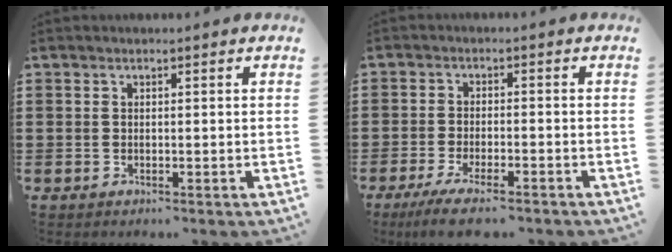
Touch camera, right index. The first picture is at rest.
{"total": 4.0, "force": [-3.3, 0.2, 2.3], "torque": [-0.051, -0.011, -0.065]}